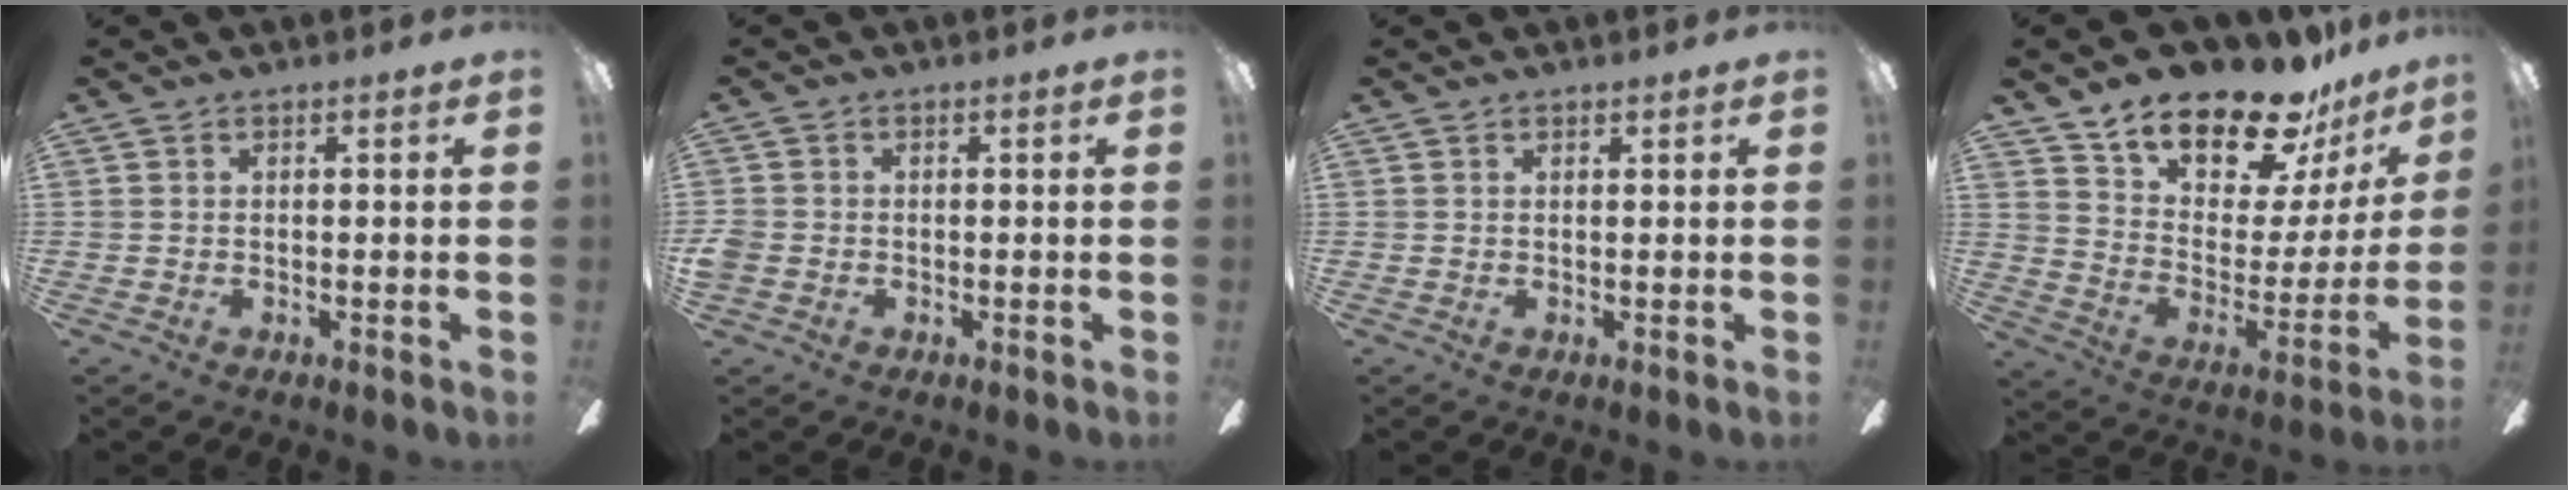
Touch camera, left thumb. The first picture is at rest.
{"total": 2.2, "force": [-0.6, 1.9, 0.9], "torque": [-0.013, 0.006, -0.012]}
{"total": 0.6, "force": [0.6, 0.2, 0.0], "torque": [-0.001, -0.002, 0.012]}
{"total": 19.5, "force": [15.8, 7.9, 8.1], "torque": [-0.142, -0.112, 0.276]}